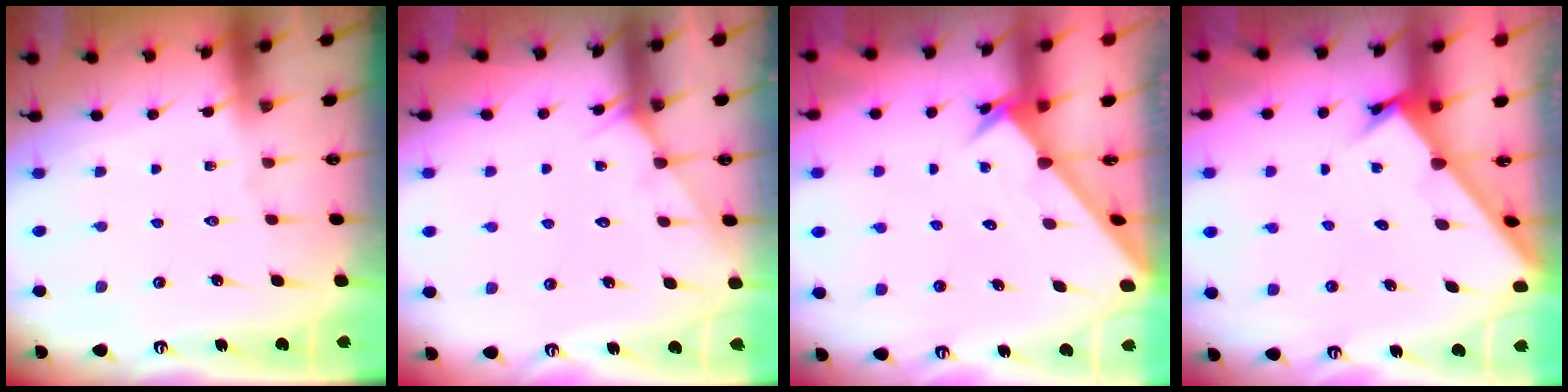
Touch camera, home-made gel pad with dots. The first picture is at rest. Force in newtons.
{"total": 4.8, "press": 4.8, "slide": 0.5}
{"total": 2.4, "press": 2.4, "slide": 0.2}
{"total": 2.1, "press": 2.1, "slide": 0.2}